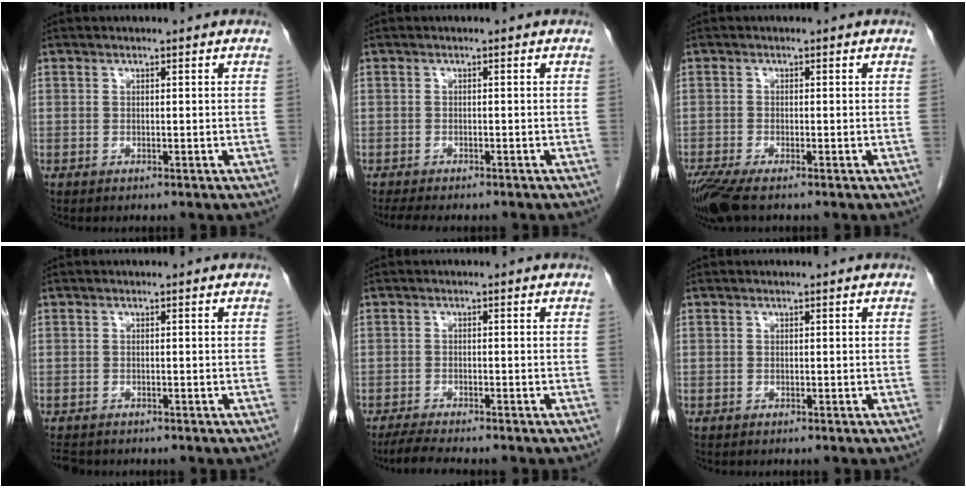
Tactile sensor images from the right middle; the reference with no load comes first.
{"total": 5.2, "force": [-4.4, 1.4, 2.4], "torque": [-0.038, -0.013, -0.063]}
{"total": 5.1, "force": [-3.6, 1.0, 3.4], "torque": [-0.067, -0.014, -0.068]}
{"total": 2.9, "force": [-2.5, 1.3, 0.8], "torque": [-0.017, -0.005, -0.038]}
{"total": 4.2, "force": [-3.7, 0.1, 2.1], "torque": [-0.040, -0.014, -0.061]}
{"total": 0.0}